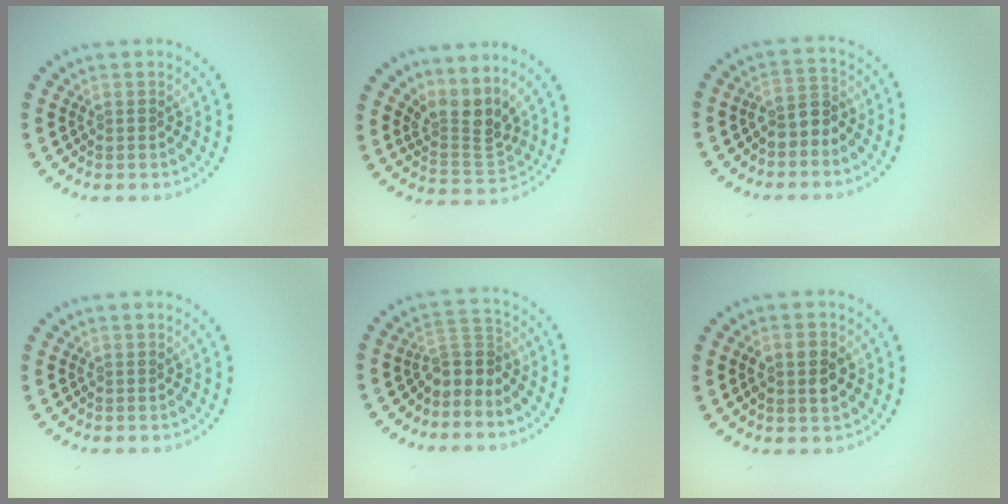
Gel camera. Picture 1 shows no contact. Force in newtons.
{"total": 3.5, "press": 2.4, "slide": 2.5}
{"total": 2.1, "press": 1.8, "slide": 1.0}
{"total": 0.0}
{"total": 2.8, "press": 1.9, "slide": 2.0}
{"total": 2.7, "press": 2.7, "slide": 0.2}